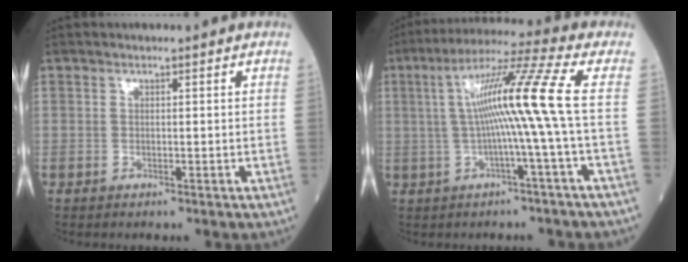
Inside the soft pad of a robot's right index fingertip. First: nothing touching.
{"total": 11.8, "force": [0.4, -2.3, 11.5], "torque": [-0.200, 0.022, 0.007]}